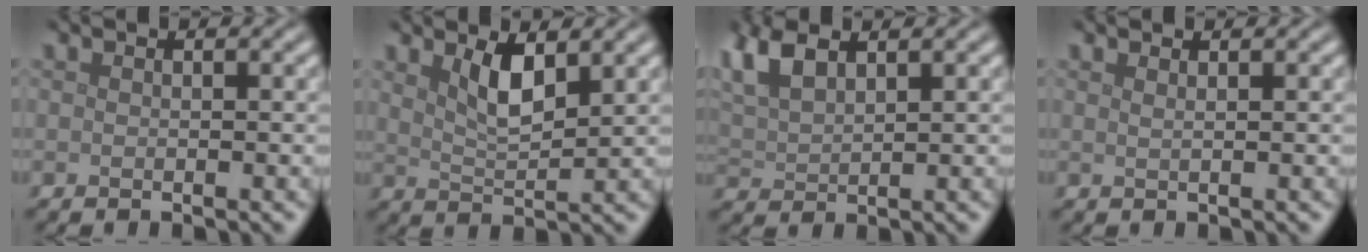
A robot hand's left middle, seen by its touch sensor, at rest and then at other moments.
{"total": 3.3, "force": [1.9, 1.1, 2.6], "torque": [-0.052, -0.005, 0.037]}
{"total": 4.3, "force": [2.9, 1.7, 2.7], "torque": [-0.072, 0.015, 0.057]}
{"total": 1.3, "force": [0.8, 0.6, 0.9], "torque": [-0.001, -0.002, -0.001]}